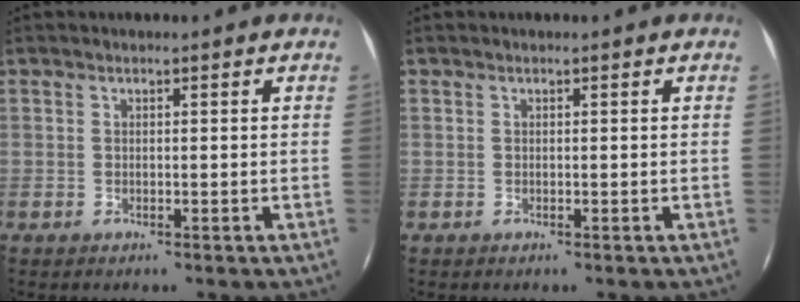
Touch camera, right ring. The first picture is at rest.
{"total": 0.0}